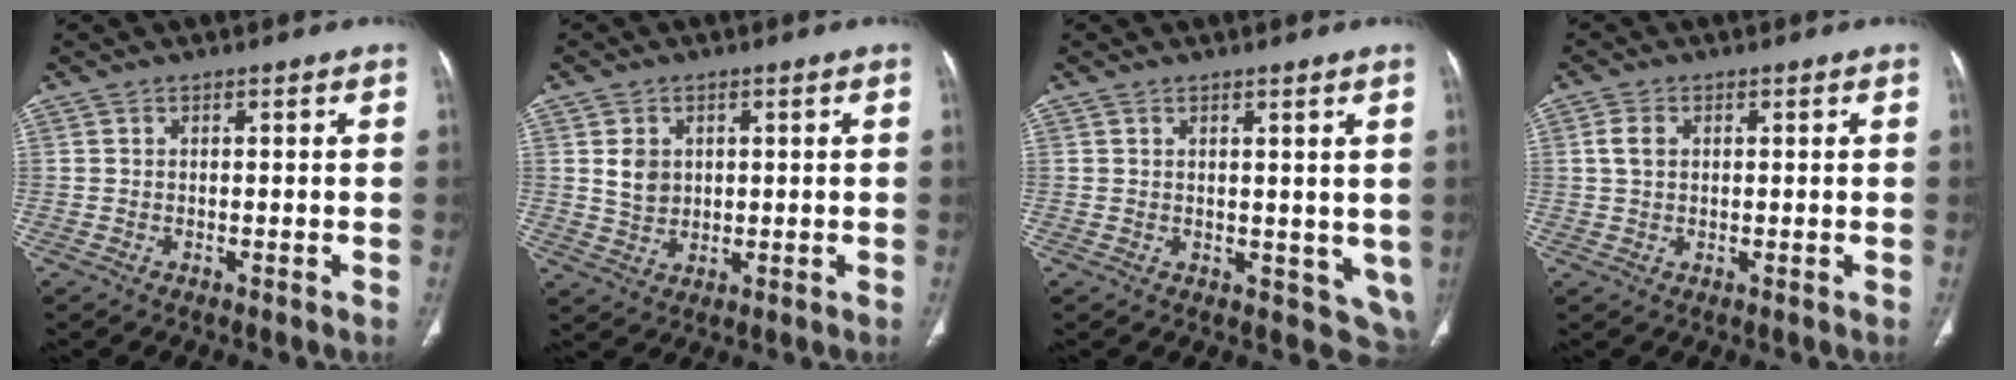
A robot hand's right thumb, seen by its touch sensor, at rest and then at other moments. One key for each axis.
{"total": 4.6, "fx": 1.1, "fy": 3.8, "fz": 2.4, "tx": -0.025, "ty": -0.008, "tz": 0.027}
{"total": 5.1, "fx": 1.6, "fy": 3.2, "fz": 3.7, "tx": -0.030, "ty": -0.019, "tz": 0.033}
{"total": 2.9, "fx": 0.7, "fy": 2.0, "fz": 1.9, "tx": -0.041, "ty": 0.005, "tz": 0.013}